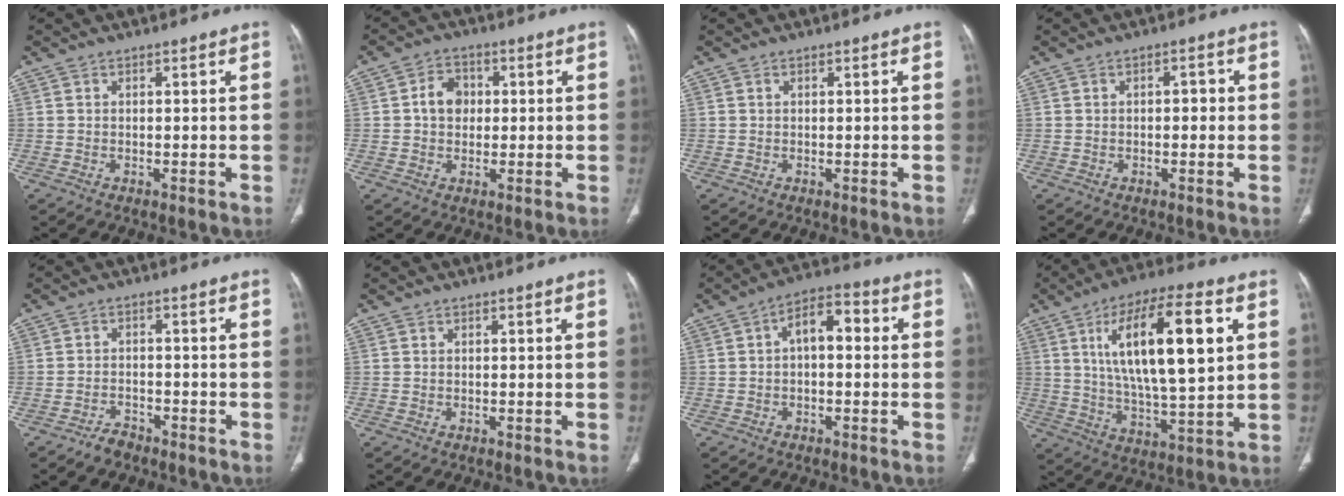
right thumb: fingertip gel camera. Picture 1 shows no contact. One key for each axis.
{"total": 5.4, "fx": 0.5, "fy": 4.4, "fz": 3.2, "tx": -0.036, "ty": 0.011, "tz": 0.004}
{"total": 0.0}
{"total": 2.2, "fx": 0.0, "fy": 1.2, "fz": 1.9, "tx": -0.020, "ty": 0.006, "tz": -0.003}
{"total": 2.8, "fx": -2.3, "fy": 1.3, "fz": 0.7, "tx": -0.018, "ty": 0.014, "tz": -0.039}
{"total": 0.0}
{"total": 7.2, "fx": 0.5, "fy": 3.9, "fz": 6.1, "tx": -0.079, "ty": 0.028, "tz": -0.002}
{"total": 20.9, "fx": 5.8, "fy": 6.7, "fz": 18.9, "tx": -0.317, "ty": -0.009, "tz": 0.101}